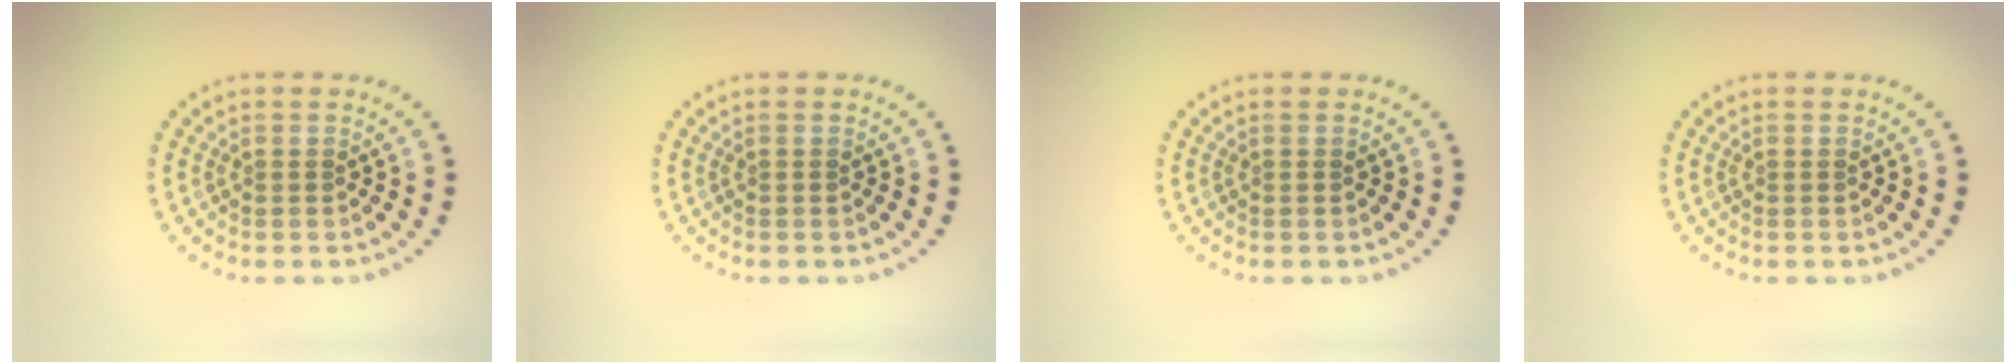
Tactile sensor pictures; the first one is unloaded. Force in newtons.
{"total": 0.0}
{"total": 0.0}
{"total": 0.0}